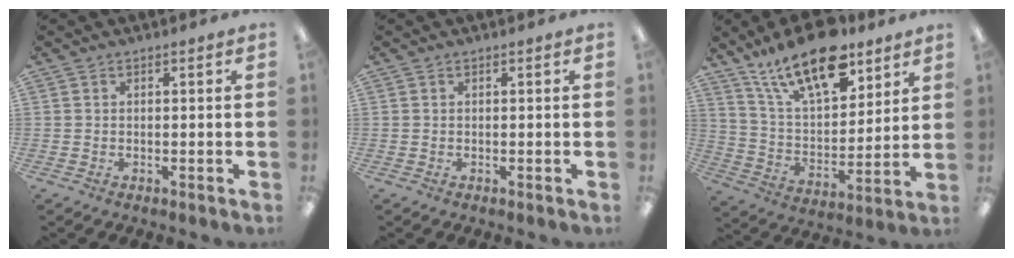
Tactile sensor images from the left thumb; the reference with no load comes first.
{"total": 0.0}
{"total": 19.6, "force": [13.7, 8.4, 11.3], "torque": [-0.200, -0.066, 0.238]}